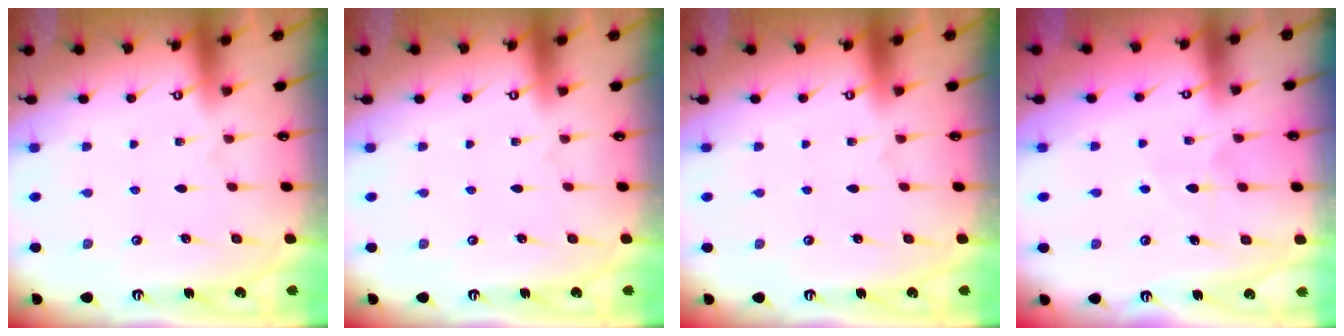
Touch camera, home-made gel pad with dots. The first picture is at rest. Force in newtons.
{"total": 0.0}
{"total": 0.0}
{"total": 4.5, "press": 4.4, "slide": 0.2}